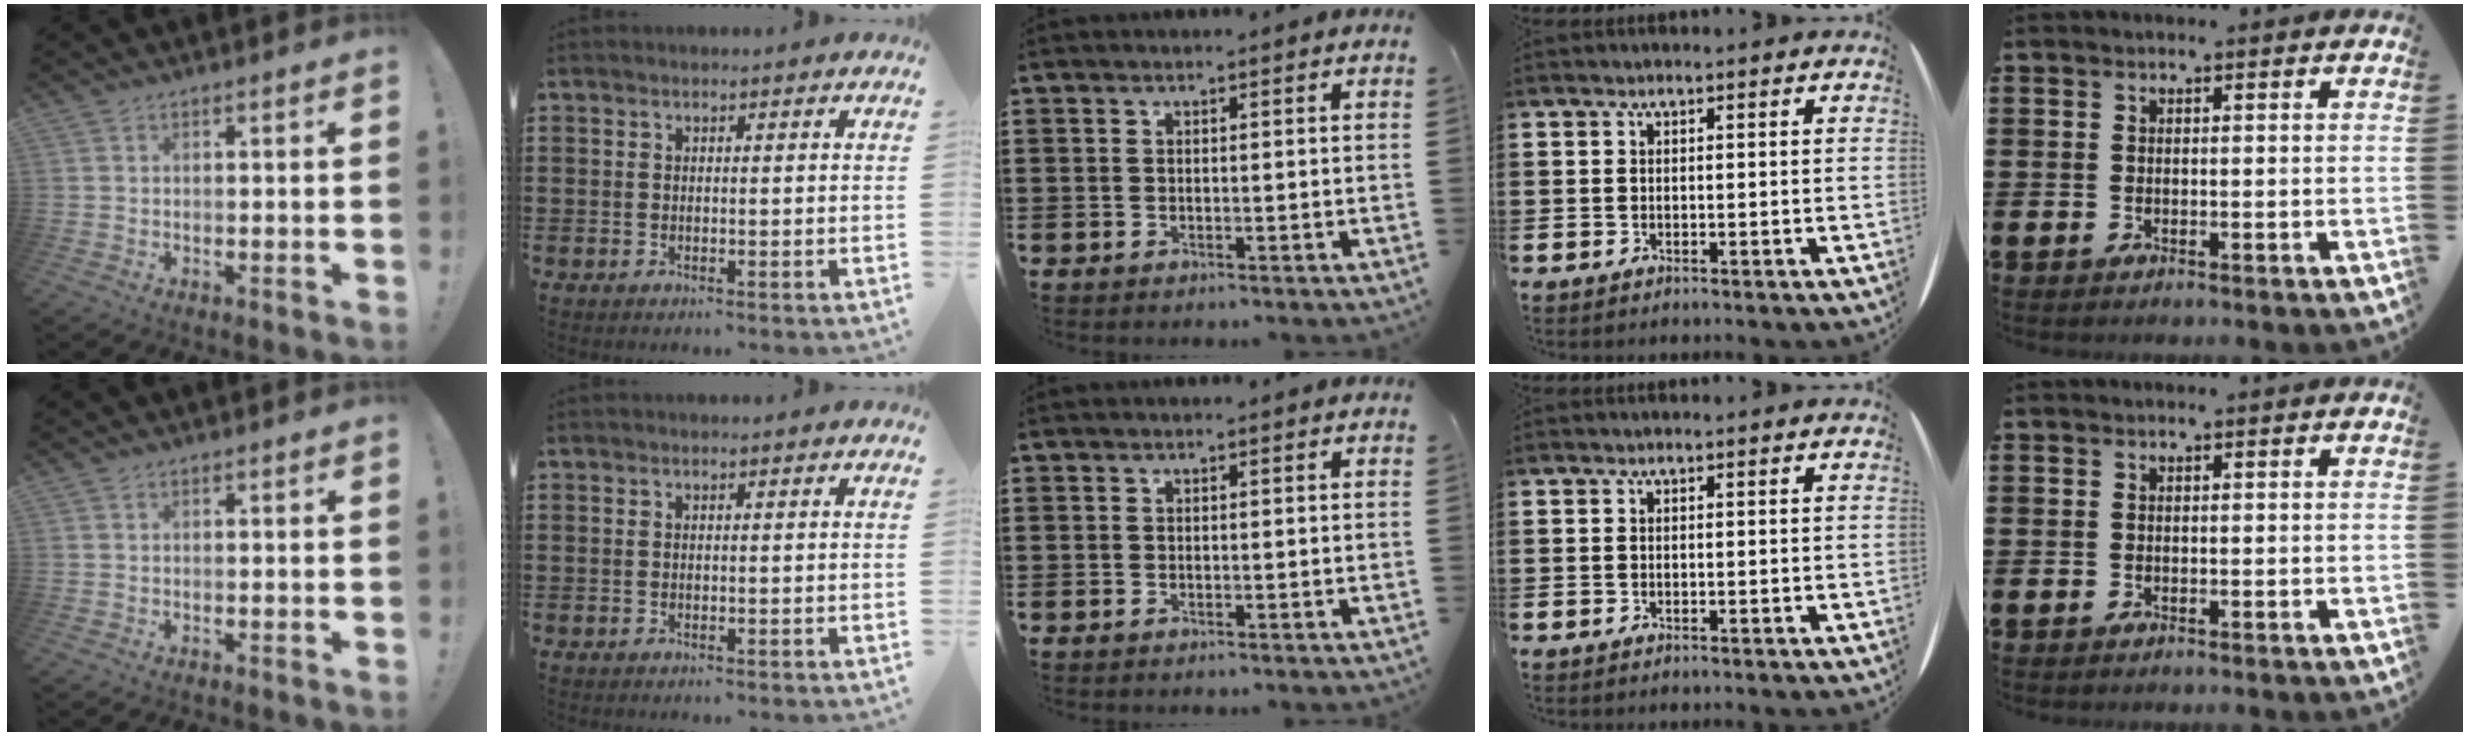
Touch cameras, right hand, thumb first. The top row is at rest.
{}